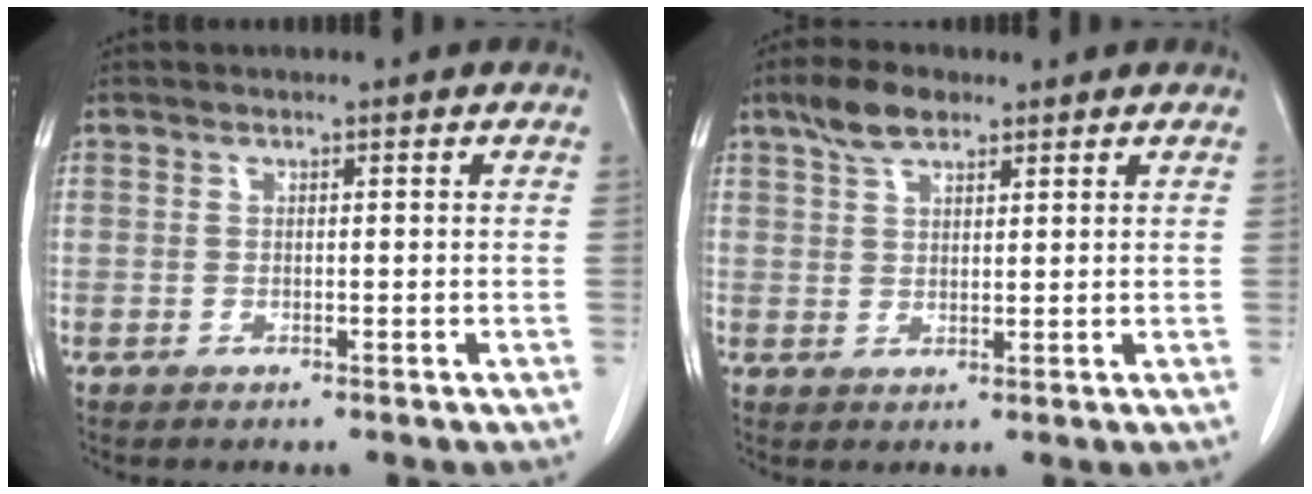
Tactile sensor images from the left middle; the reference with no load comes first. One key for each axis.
{"total": 4.9, "fx": 3.5, "fy": 1.9, "fz": 2.9, "tx": -0.061, "ty": 0.011, "tz": 0.068}